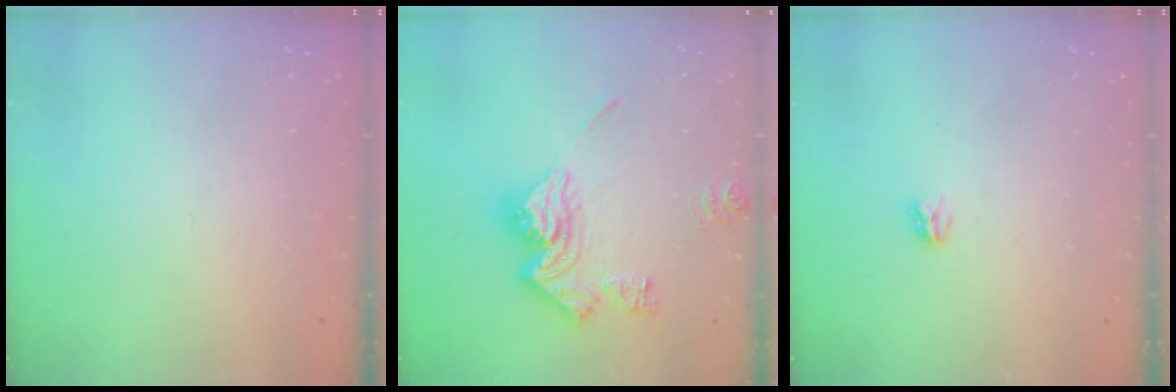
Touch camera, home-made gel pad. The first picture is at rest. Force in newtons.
{"total": 15.6, "press": 15.5, "slide": 1.4}
{"total": 2.8, "press": 2.8, "slide": 0.4}